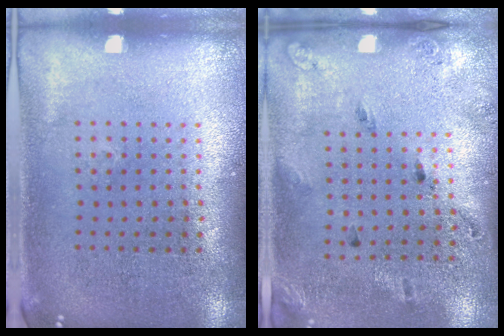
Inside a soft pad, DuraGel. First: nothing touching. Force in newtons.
{"total": 1.8, "press": 1.1, "slide": 1.5}